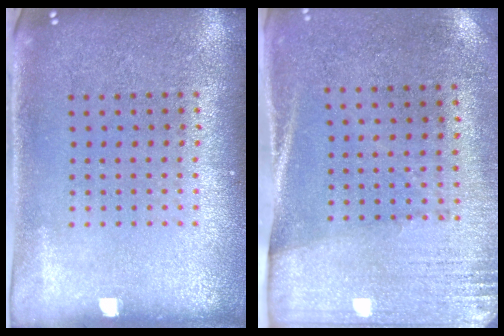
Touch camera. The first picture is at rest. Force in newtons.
{"total": 2.7, "press": 2.3, "slide": 1.4}